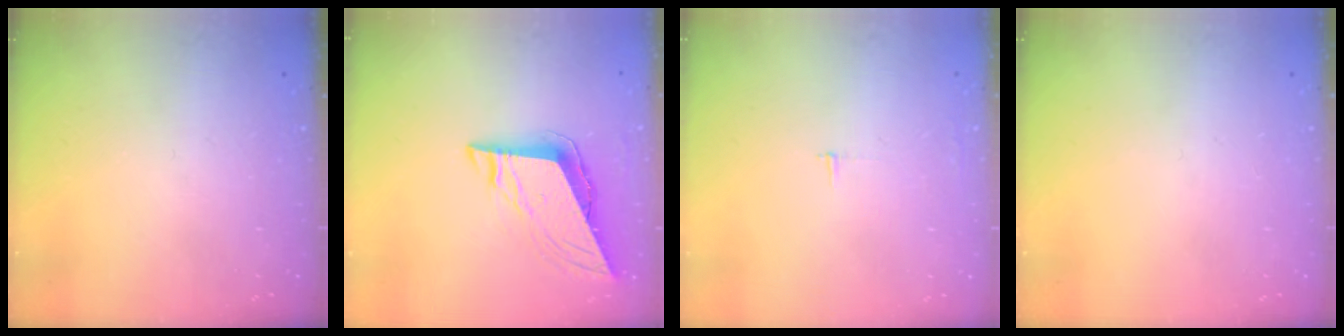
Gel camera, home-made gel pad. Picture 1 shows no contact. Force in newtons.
{"total": 8.6, "press": 8.5, "slide": 1.3}
{"total": 2.3, "press": 2.3, "slide": 0.2}
{"total": 0.0}